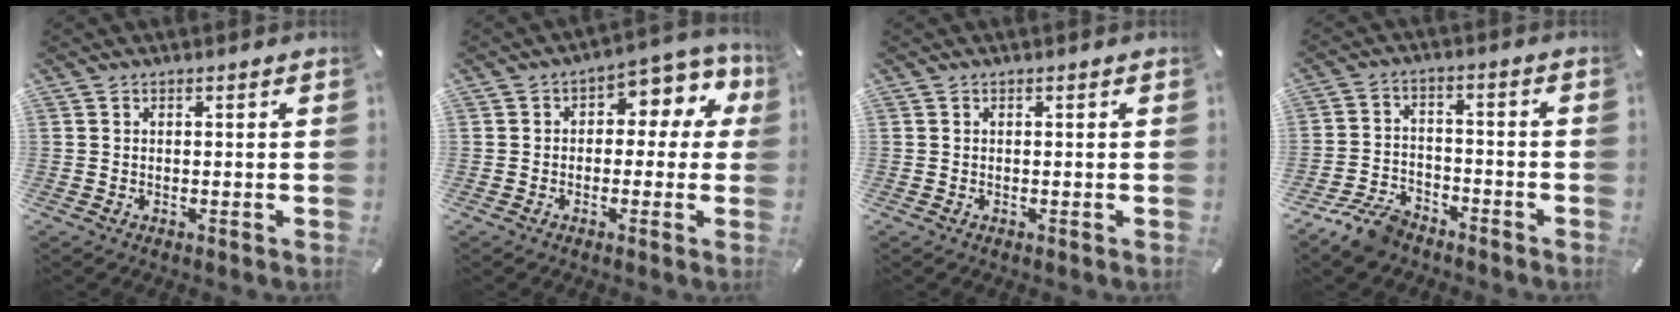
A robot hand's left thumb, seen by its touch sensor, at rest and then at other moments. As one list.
[{"total": 7.0, "force": [1.4, 4.8, 5.0], "torque": [-0.057, -0.006, 0.015]}, {"total": 0.0}, {"total": 8.6, "force": [-6.8, 4.0, 3.4], "torque": [-0.061, 0.038, -0.127]}]